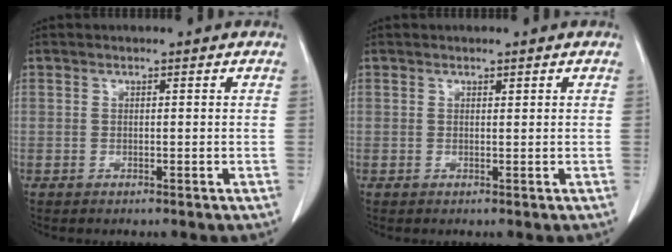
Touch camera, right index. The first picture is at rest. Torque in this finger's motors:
{"motor_torque": [-0.09, 0.06, 0.00, -0.01]}